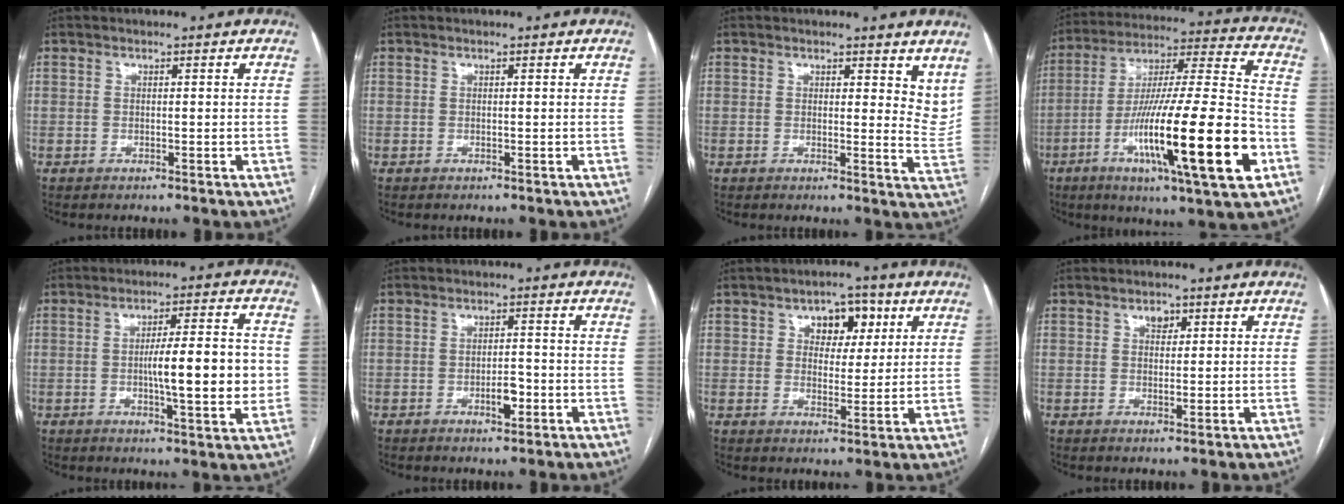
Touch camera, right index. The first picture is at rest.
{"total": 0.0}
{"total": 6.4, "force": [5.0, 2.7, 2.8], "torque": [-0.014, -0.028, 0.045]}
{"total": 25.3, "force": [-8.8, 1.4, 23.7], "torque": [-0.385, -0.027, -0.147]}
{"total": 11.1, "force": [-0.9, 1.6, 11.0], "torque": [-0.168, 0.006, -0.015]}
{"total": 3.1, "force": [-1.3, 1.1, 2.5], "torque": [-0.042, 0.002, -0.019]}
{"total": 6.3, "force": [2.7, 4.0, 4.0], "torque": [-0.047, 0.016, 0.039]}
{"total": 2.1, "force": [1.0, 1.4, 1.3], "torque": [-0.016, 0.001, 0.014]}